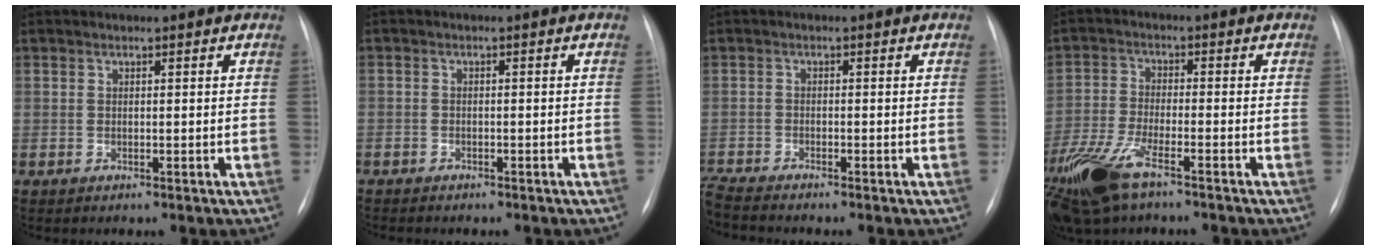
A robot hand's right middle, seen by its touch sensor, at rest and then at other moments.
{"total": 2.9, "force": [-2.4, 1.4, 0.9], "torque": [-0.017, 0.001, -0.028]}
{"total": 4.3, "force": [-4.1, -0.4, 1.2], "torque": [-0.027, -0.014, -0.077]}
{"total": 12.0, "force": [-7.9, 3.5, 8.3], "torque": [-0.187, -0.018, -0.149]}